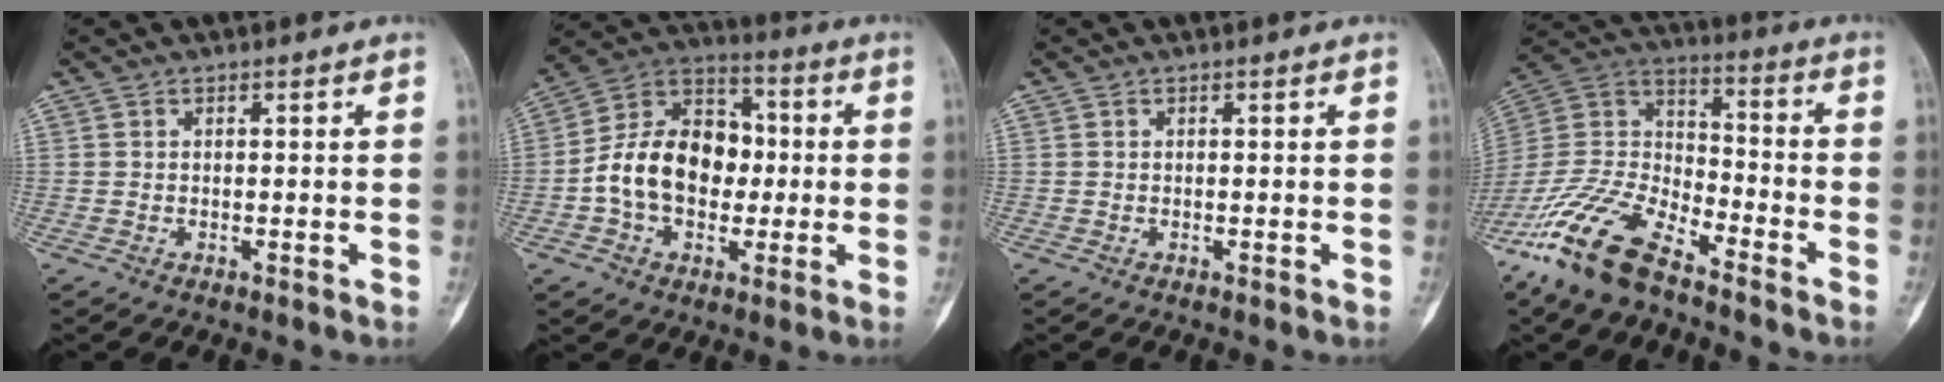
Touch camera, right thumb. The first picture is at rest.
{"total": 16.2, "force": [-1.4, 11.7, 11.1], "torque": [-0.157, 0.040, -0.029]}
{"total": 0.0}
{"total": 18.2, "force": [-12.9, 7.1, 10.7], "torque": [-0.211, 0.058, -0.250]}